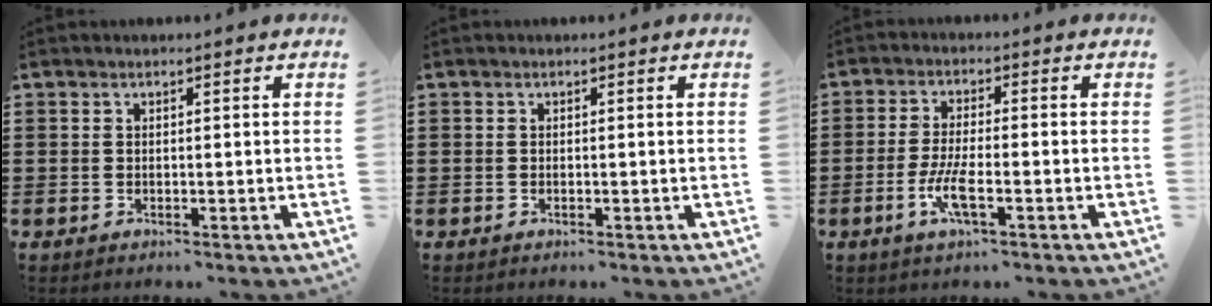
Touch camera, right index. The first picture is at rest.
{"total": 0.0}
{"total": 5.2, "force": [-2.1, 1.2, 4.6], "torque": [-0.094, -0.006, -0.041]}